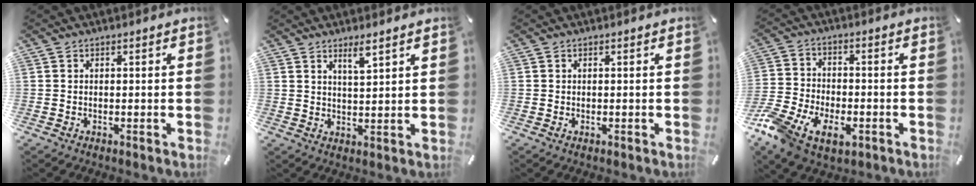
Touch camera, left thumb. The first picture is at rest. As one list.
[{"total": 4.0, "force": [3.1, 0.4, 2.5], "torque": [-0.047, -0.013, 0.052]}, {"total": 0.0}, {"total": 10.7, "force": [-5.7, 6.6, 6.1], "torque": [-0.139, 0.022, -0.104]}]